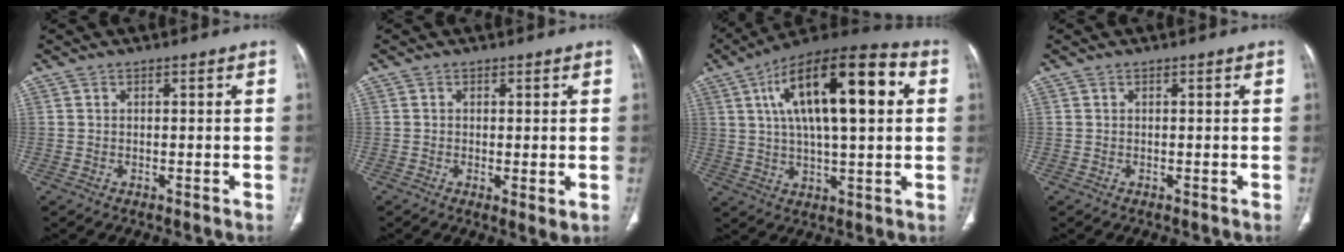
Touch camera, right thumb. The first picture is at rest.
{"total": 2.4, "force": [-0.3, 0.7, 2.3], "torque": [-0.042, -0.011, -0.007]}
{"total": 22.8, "force": [5.9, 8.3, 20.4], "torque": [-0.328, 0.016, 0.086]}
{"total": 0.0}